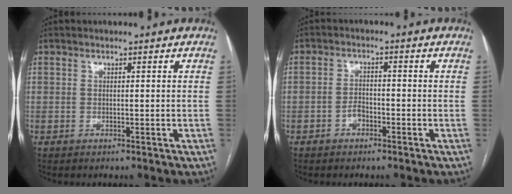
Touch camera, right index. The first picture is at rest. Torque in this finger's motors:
{"motor_torque": [0.20, 0.01, -0.14, -0.04]}